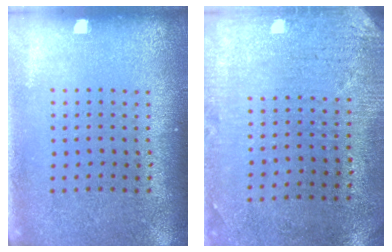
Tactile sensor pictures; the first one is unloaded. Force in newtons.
{"total": 2.9, "press": 2.4, "slide": 1.7}